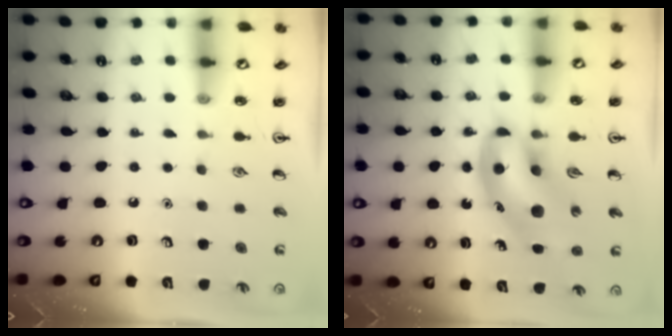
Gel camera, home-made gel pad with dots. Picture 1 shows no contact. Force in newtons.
{"total": 11.1, "press": 10.6, "slide": 3.1}